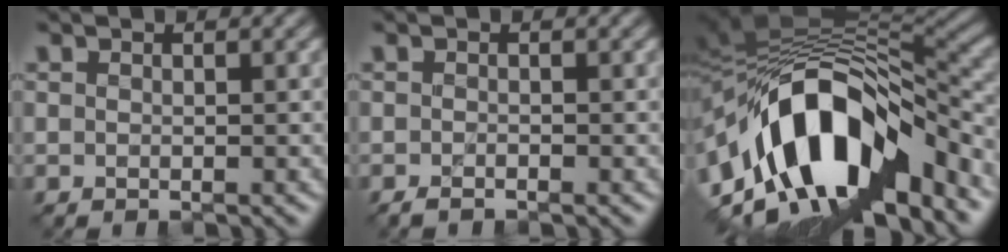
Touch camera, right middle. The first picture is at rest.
{"total": 0.9, "force": [-0.7, 0.1, 0.5], "torque": [-0.013, -0.001, -0.015]}
{"total": 13.5, "force": [-5.3, 7.1, 10.1], "torque": [-0.161, 0.009, -0.092]}